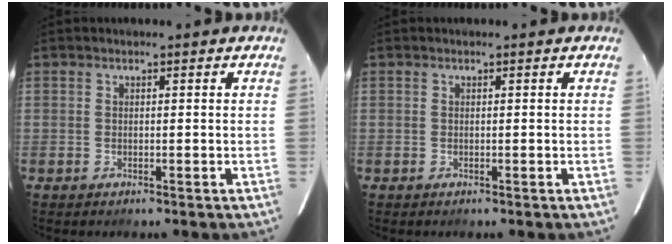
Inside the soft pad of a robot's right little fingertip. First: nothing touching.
{"total": 0.0}